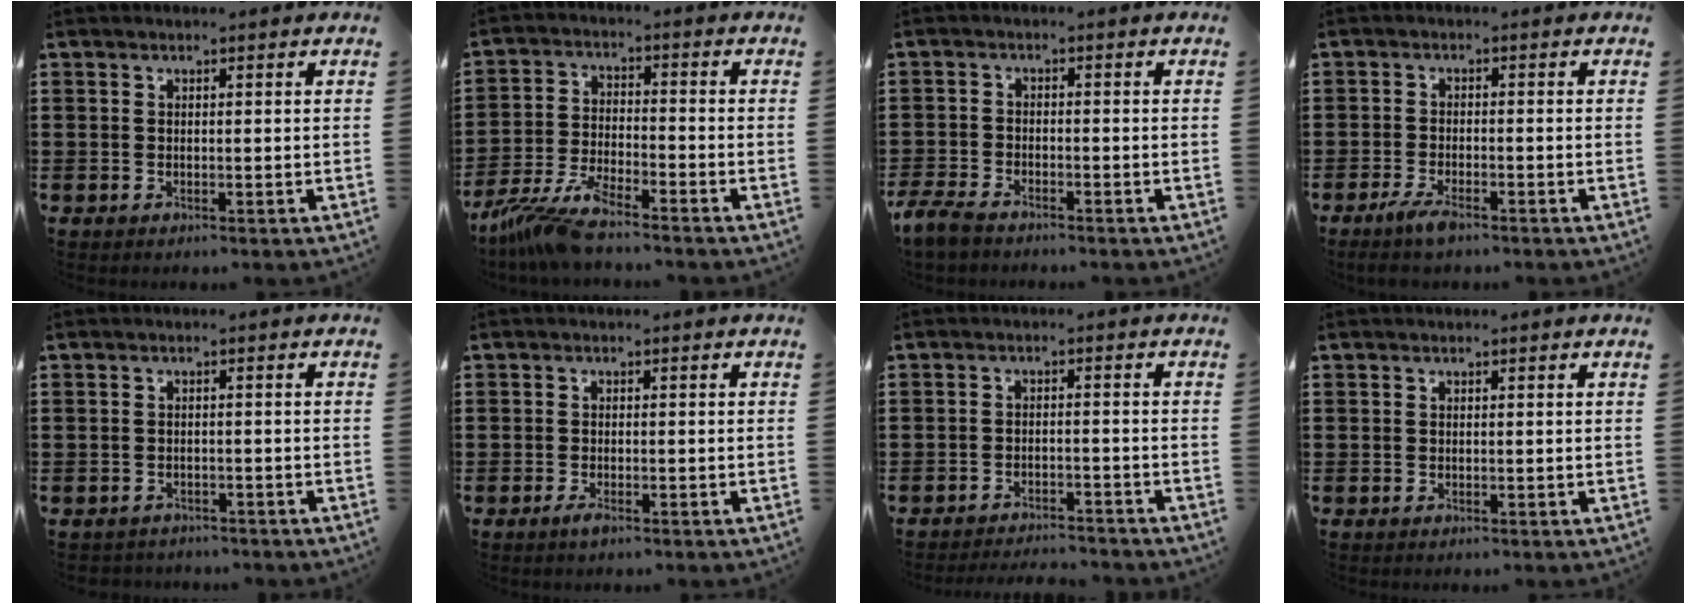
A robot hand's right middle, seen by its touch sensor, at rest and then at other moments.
{"total": 7.4, "force": [-6.6, 1.0, 3.2], "torque": [-0.089, -0.007, -0.132]}
{"total": 3.4, "force": [-2.9, 1.0, 1.3], "torque": [-0.054, -0.005, -0.067]}
{"total": 3.3, "force": [-2.2, 0.8, 2.4], "torque": [-0.060, -0.005, -0.045]}
{"total": 1.4, "force": [-1.4, 0.3, -0.2], "torque": [-0.001, 0.002, -0.033]}
{"total": 1.4, "force": [-0.7, 0.4, 1.1], "torque": [-0.022, -0.004, -0.013]}
{"total": 2.9, "force": [-2.9, 0.2, 0.1], "torque": [-0.008, 0.001, -0.062]}
{"total": 0.0}